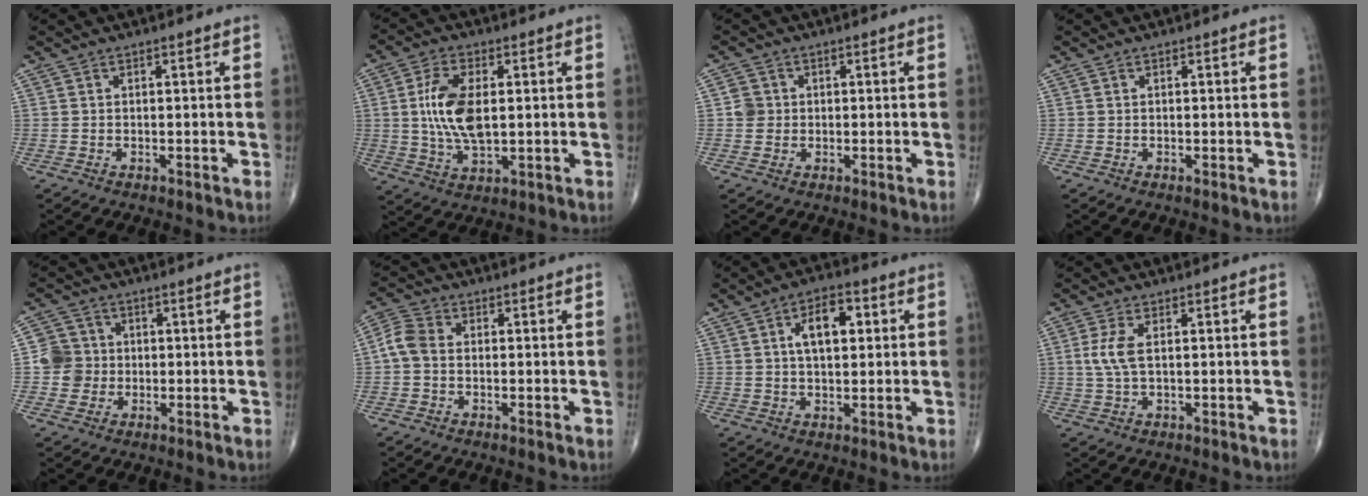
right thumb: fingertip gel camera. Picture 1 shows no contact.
{"total": 11.1, "force": [1.1, 5.6, 9.6], "torque": [-0.191, -0.005, 0.025]}
{"total": 2.6, "force": [0.1, 2.5, 0.6], "torque": [0.007, 0.006, 0.000]}
{"total": 0.0}
{"total": 5.5, "force": [-0.4, 5.4, 0.9], "torque": [0.011, 0.009, -0.014]}
{"total": 4.7, "force": [-0.4, 3.5, 3.2], "torque": [-0.066, 0.013, -0.019]}
{"total": 8.1, "force": [2.0, 4.3, 6.6], "torque": [-0.092, 0.008, 0.029]}
{"total": 4.2, "force": [0.6, 1.7, 3.8], "torque": [-0.103, 0.004, 0.014]}